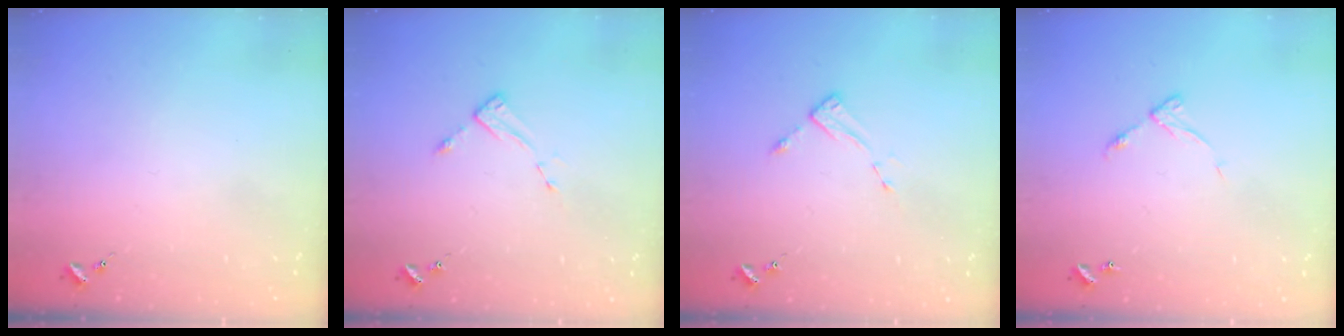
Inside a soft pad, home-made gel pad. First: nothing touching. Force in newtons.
{"total": 2.6, "press": 2.6, "slide": 0.4}
{"total": 2.6, "press": 2.6, "slide": 0.4}
{"total": 6.5, "press": 6.5, "slide": 0.5}